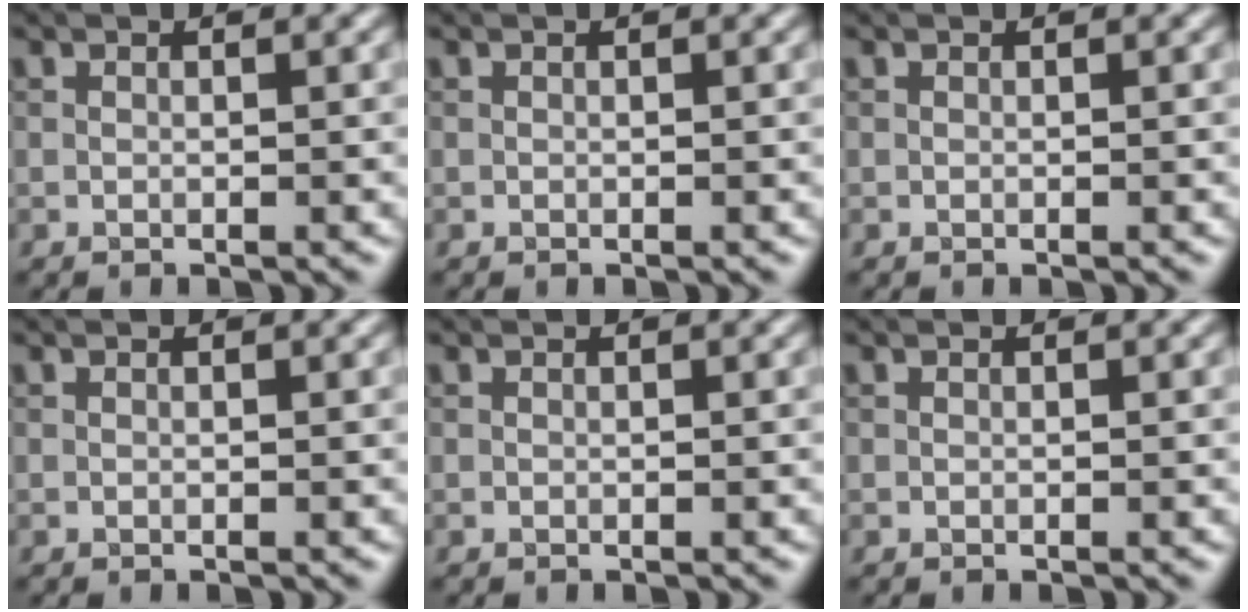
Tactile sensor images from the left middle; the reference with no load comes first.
{"total": 0.0}
{"total": 0.0}
{"total": 0.0}
{"total": 0.0}
{"total": 0.0}